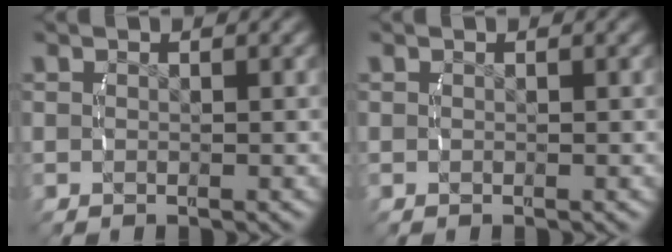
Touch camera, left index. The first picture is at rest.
{"total": 0.0}